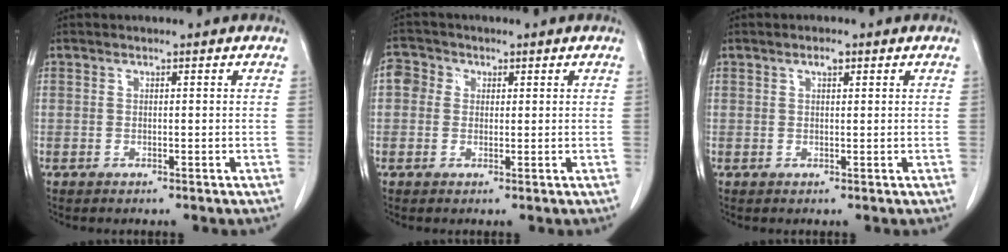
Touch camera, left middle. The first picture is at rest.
{"total": 3.4, "force": [0.7, 3.1, 1.2], "torque": [-0.022, 0.012, 0.010]}
{"total": 1.3, "force": [0.7, 0.4, 1.0], "torque": [-0.020, 0.002, 0.012]}